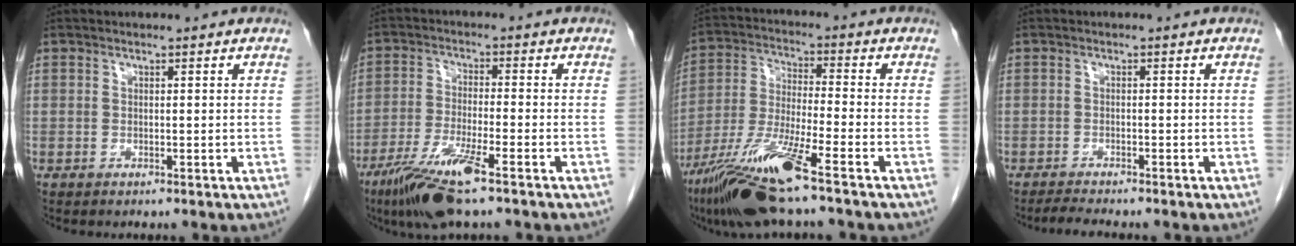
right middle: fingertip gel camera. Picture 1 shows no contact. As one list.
[{"total": 10.0, "force": [-6.3, 0.5, 7.8], "torque": [-0.159, -0.025, -0.116]}, {"total": 13.2, "force": [-8.5, -0.1, 10.1], "torque": [-0.208, -0.033, -0.159]}, {"total": 2.6, "force": [-2.4, -0.3, 0.9], "torque": [-0.026, -0.013, -0.041]}]